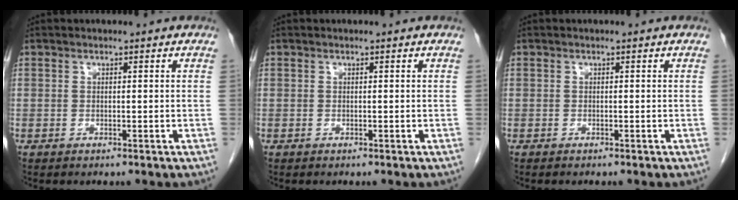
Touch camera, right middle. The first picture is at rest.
{"total": 0.0}
{"total": 0.5, "force": [-0.5, 0.0, 0.2], "torque": [-0.011, -0.003, -0.007]}